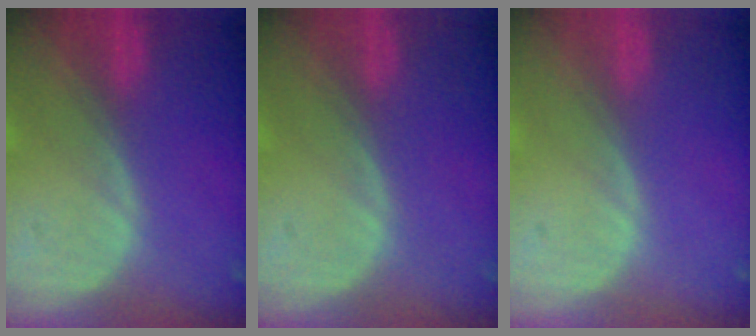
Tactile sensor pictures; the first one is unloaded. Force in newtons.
{"total": 0.0}
{"total": 0.0}